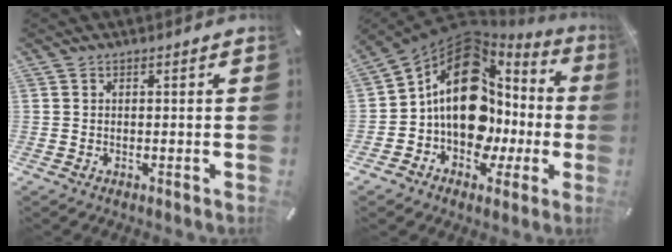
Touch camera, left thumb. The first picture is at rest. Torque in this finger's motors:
{"motor_torque": [1.52, 2.51, 2.27, -0.50, 0.78]}